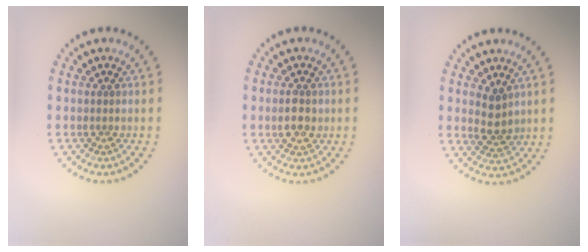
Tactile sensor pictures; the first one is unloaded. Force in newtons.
{"total": 2.1, "press": 2.1, "slide": 0.2}
{"total": 2.2, "press": 2.0, "slide": 0.9}